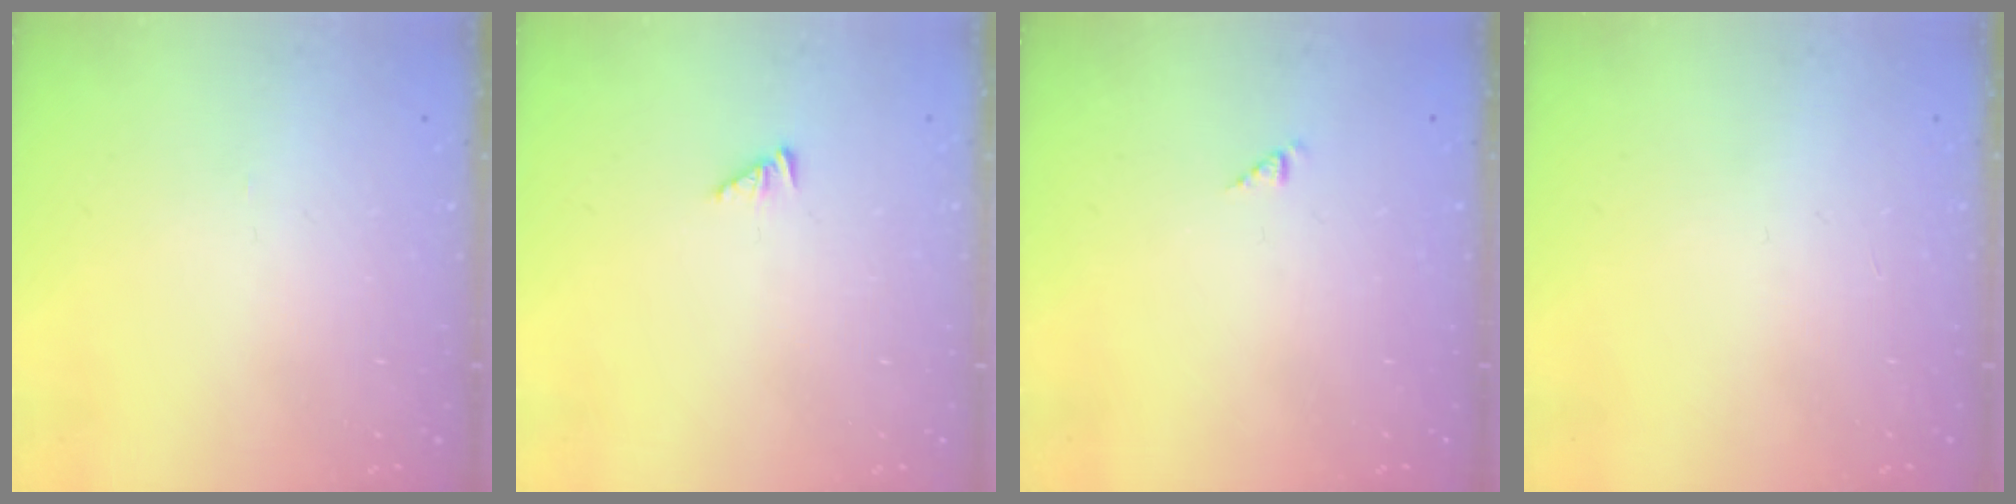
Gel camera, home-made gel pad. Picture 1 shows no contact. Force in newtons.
{"total": 2.2, "press": 2.1, "slide": 0.4}
{"total": 0.8, "press": 0.8, "slide": 0.2}
{"total": 0.0}